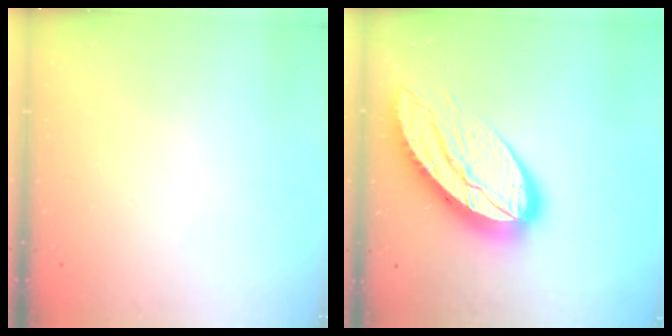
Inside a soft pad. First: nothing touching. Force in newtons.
{"total": 16.8, "press": 16.7, "slide": 1.5}